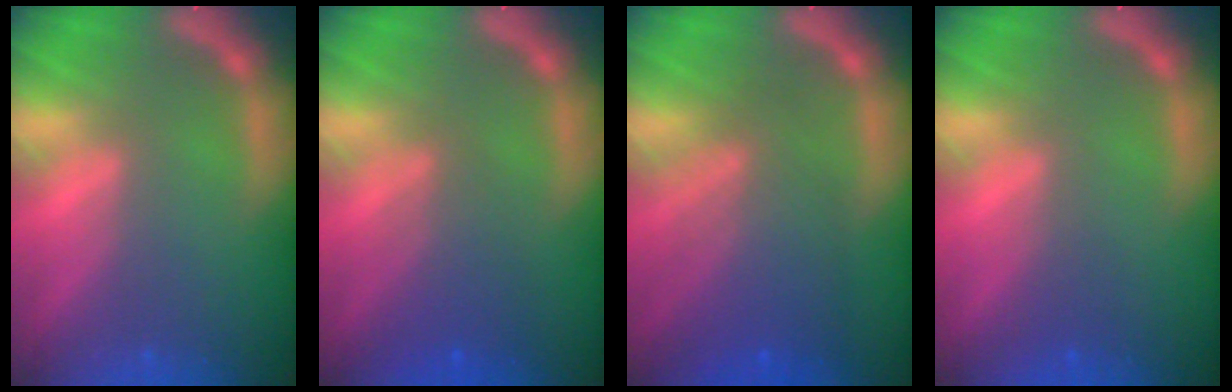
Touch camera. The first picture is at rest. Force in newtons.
{"total": 3.6}
{"total": 6.6}
{"total": 1.0}